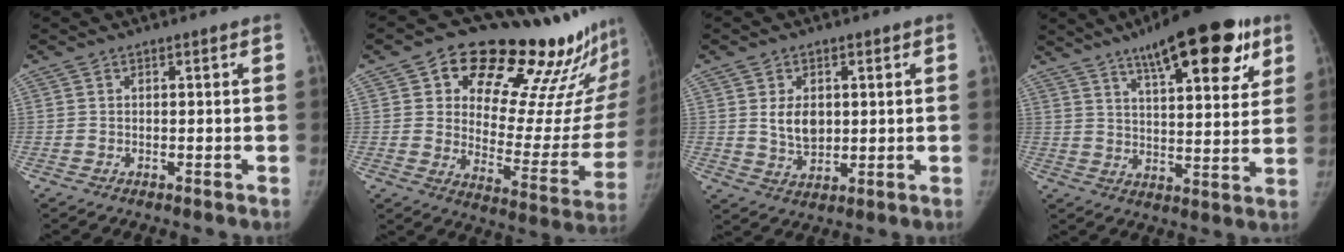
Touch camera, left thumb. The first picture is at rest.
{"total": 27.9, "force": [20.6, 10.5, 15.6], "torque": [-0.170, -0.100, 0.281]}
{"total": 6.3, "force": [1.2, 4.4, 4.4], "torque": [-0.054, -0.013, 0.031]}
{"total": 20.9, "force": [12.0, 6.7, 15.7], "torque": [-0.201, -0.030, 0.177]}